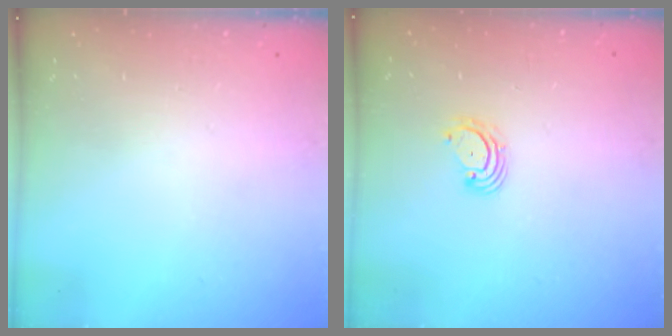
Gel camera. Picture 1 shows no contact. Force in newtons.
{"total": 3.2, "press": 3.2, "slide": 0.4}